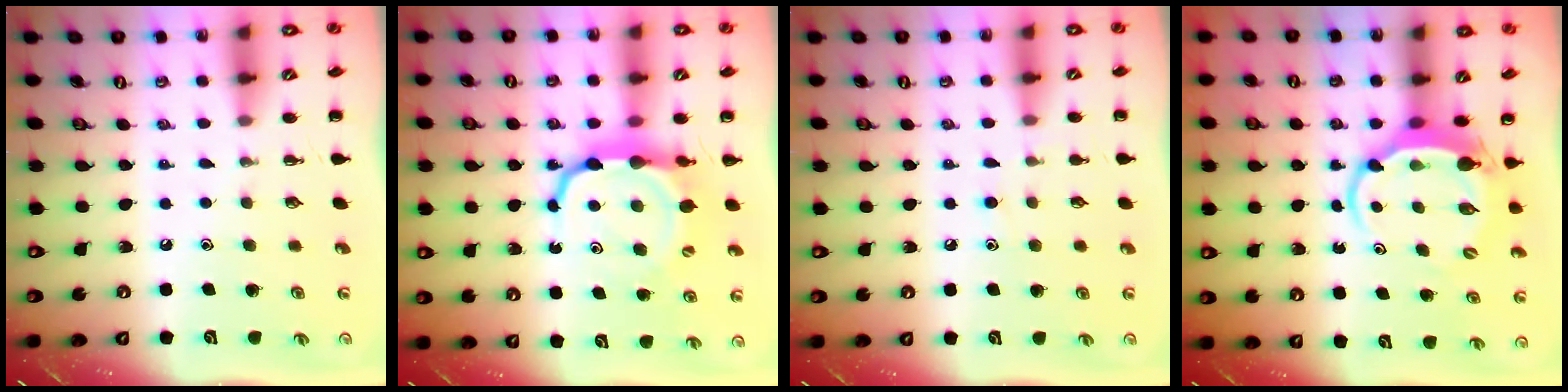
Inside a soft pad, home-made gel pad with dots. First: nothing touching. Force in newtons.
{"total": 9.1, "press": 9.0, "slide": 1.7}
{"total": 5.4, "press": 4.9, "slide": 2.1}
{"total": 5.6, "press": 5.5, "slide": 1.0}